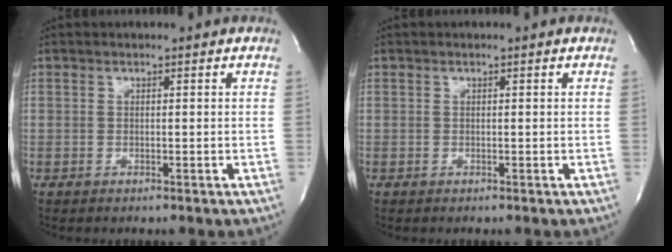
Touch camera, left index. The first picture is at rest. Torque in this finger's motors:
{"motor_torque": [0.00, 0.00, 0.00, 0.01]}